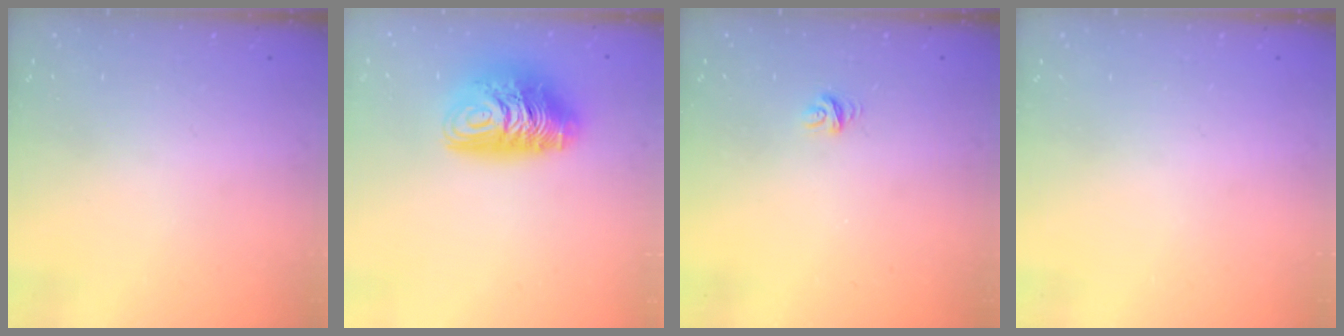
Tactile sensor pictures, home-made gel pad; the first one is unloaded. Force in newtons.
{"total": 11.8, "press": 11.7, "slide": 1.1}
{"total": 4.9, "press": 4.8, "slide": 0.3}
{"total": 0.0}